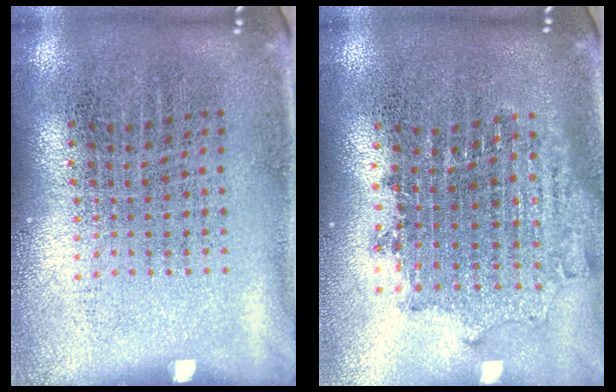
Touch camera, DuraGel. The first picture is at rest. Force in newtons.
{"total": 1.7, "press": 1.4, "slide": 1.0}